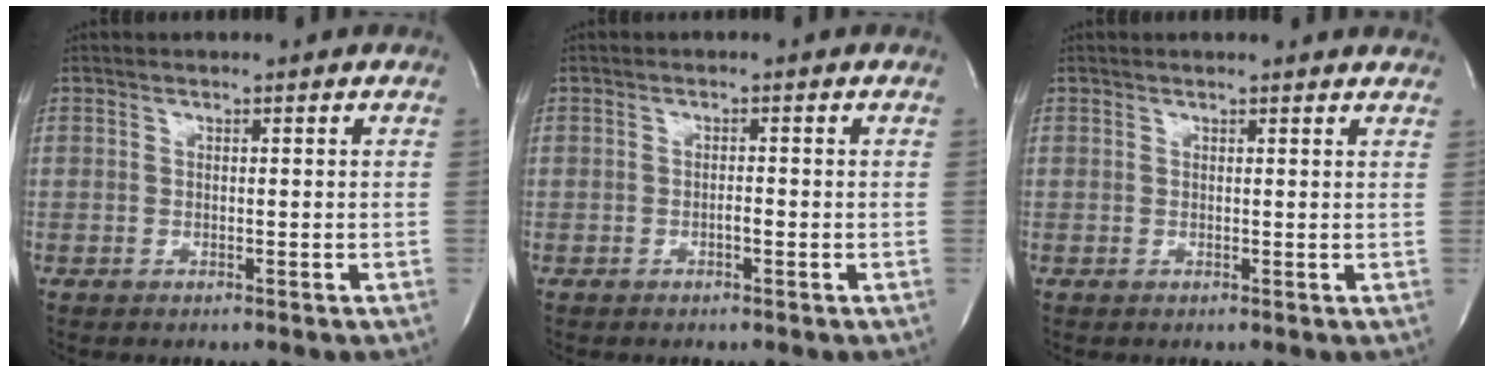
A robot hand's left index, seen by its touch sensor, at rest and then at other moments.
{"total": 0.9, "force": [-0.4, 0.2, 0.8], "torque": [-0.015, 0.002, -0.008]}
{"total": 5.4, "force": [5.2, 0.5, 1.3], "torque": [-0.014, 0.003, 0.039]}